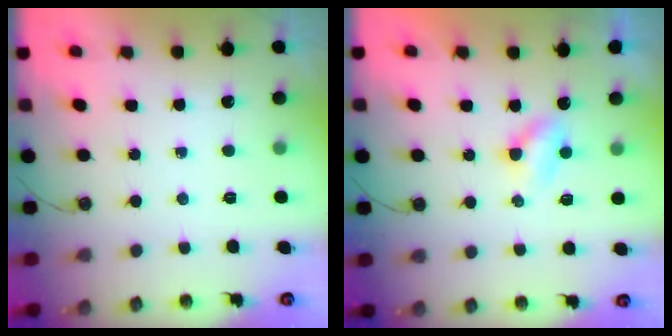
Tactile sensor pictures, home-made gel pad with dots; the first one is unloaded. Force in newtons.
{"total": 3.1, "press": 3.1, "slide": 0.4}